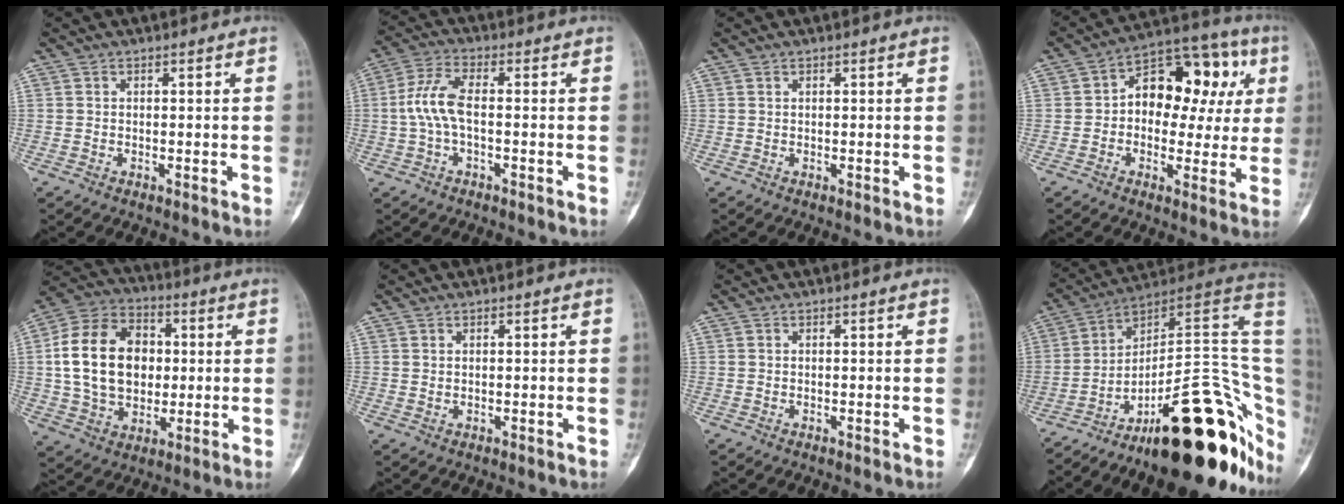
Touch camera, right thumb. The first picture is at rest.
{"total": 7.2, "force": [-0.6, 3.1, 6.5], "torque": [-0.149, 0.022, -0.018]}
{"total": 0.0}
{"total": 17.0, "force": [2.9, 11.0, 12.7], "torque": [-0.121, 0.039, 0.035]}
{"total": 18.5, "force": [1.6, 13.7, 12.4], "torque": [-0.197, 0.018, 0.029]}
{"total": 0.7, "force": [0.2, 0.5, 0.5], "torque": [-0.007, 0.002, 0.006]}
{"total": 0.0}
{"total": 28.9, "force": [-11.5, 10.5, 24.3], "torque": [-0.224, 0.109, -0.164]}